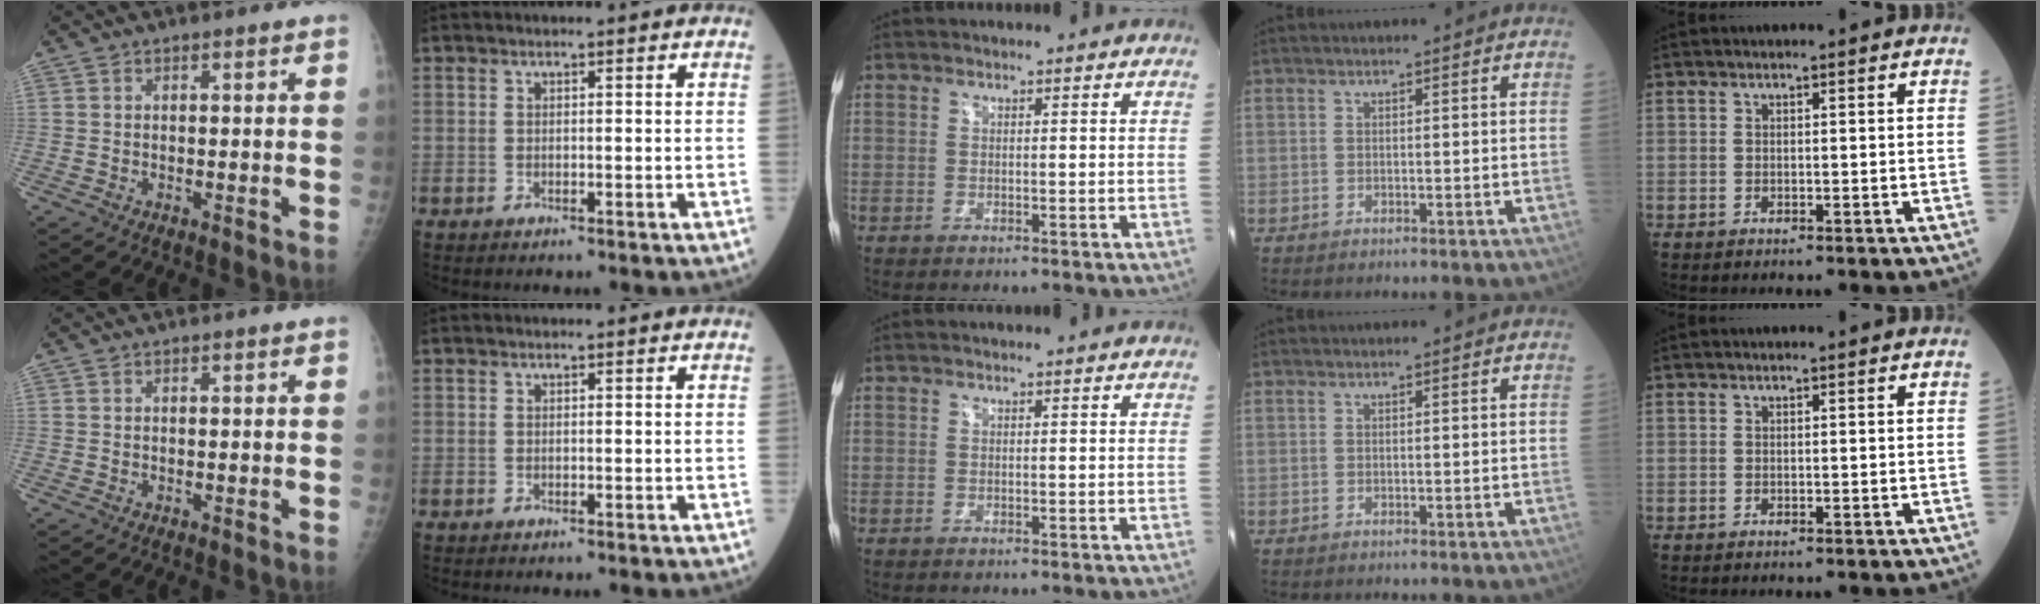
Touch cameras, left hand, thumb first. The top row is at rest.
{}